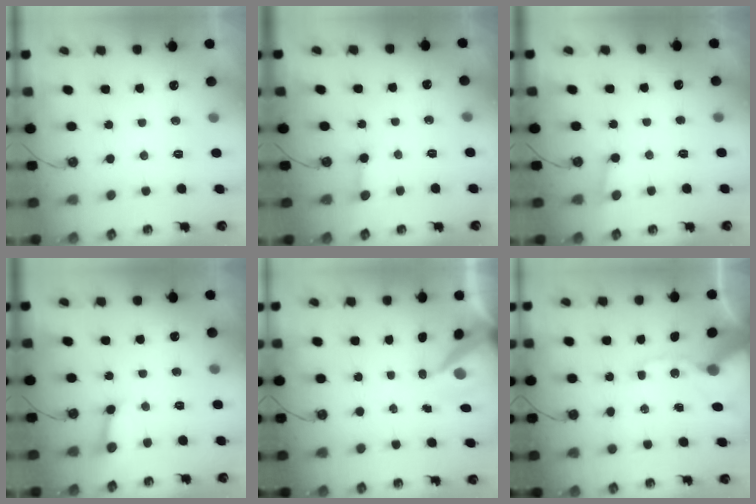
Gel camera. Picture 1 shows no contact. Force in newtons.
{"total": 3.3, "press": 3.3, "slide": 0.4}
{"total": 3.9, "press": 3.8, "slide": 0.4}
{"total": 4.8, "press": 4.7, "slide": 0.8}
{"total": 8.4, "press": 8.3, "slide": 1.0}
{"total": 14.0, "press": 13.8, "slide": 2.5}